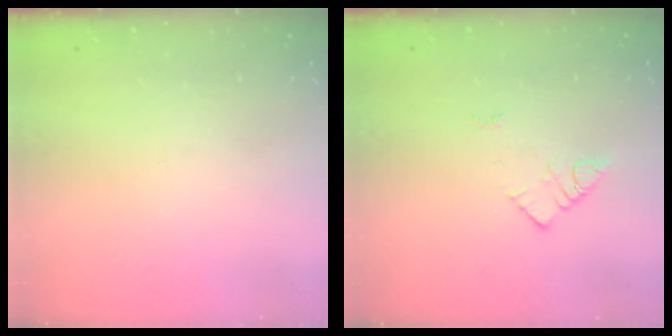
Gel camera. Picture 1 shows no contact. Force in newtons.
{"total": 3.0, "press": 3.0, "slide": 0.2}